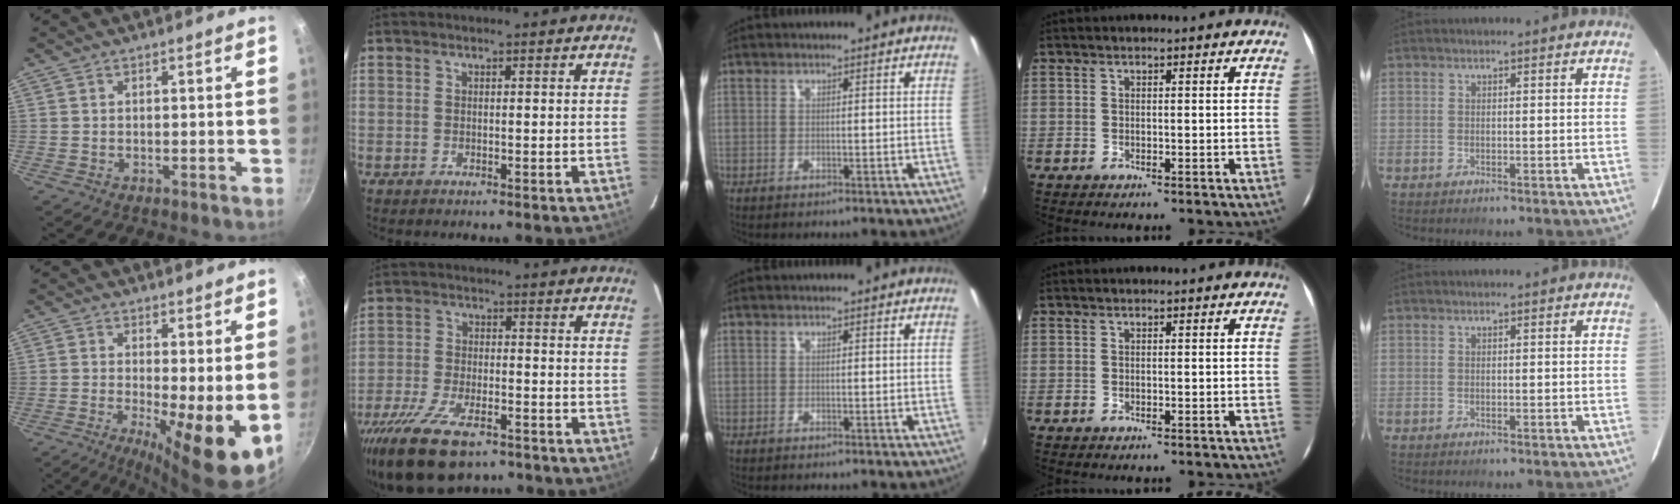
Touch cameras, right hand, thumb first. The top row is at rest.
{"thumb": {"total": 10.5, "force": [-0.8, 2.7, 10.2], "torque": [-0.147, -0.018, -0.011]}, "index": {"total": 16.3, "force": [-11.5, 6.6, 9.5], "torque": [-0.212, -0.037, -0.201]}}